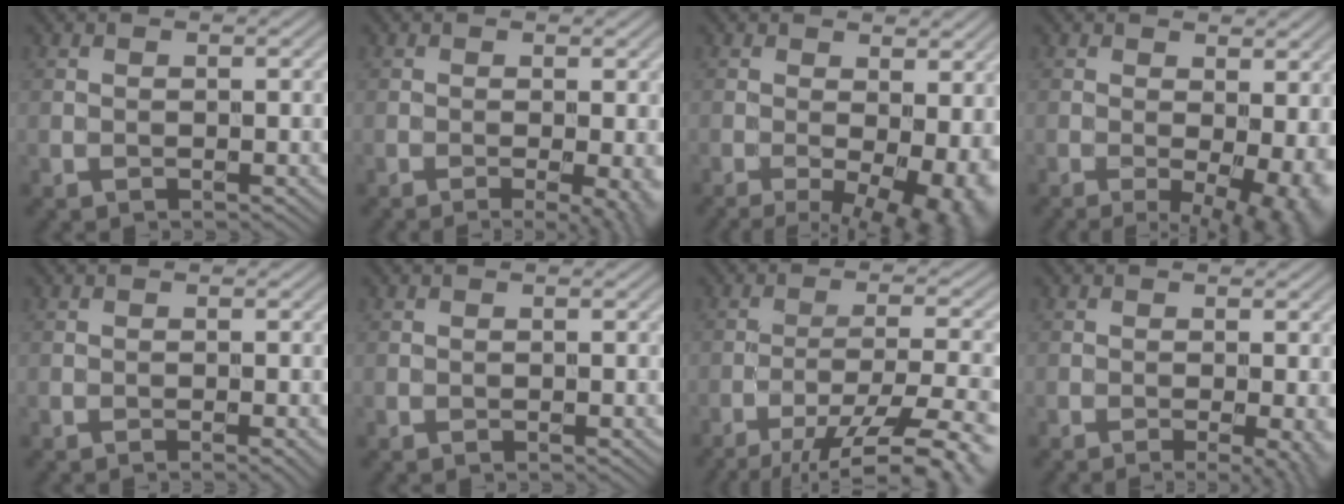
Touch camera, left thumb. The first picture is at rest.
{"total": 4.3, "force": [-1.1, 0.8, 4.1], "torque": [-0.061, -0.009, -0.014]}
{"total": 11.9, "force": [-2.7, 5.2, 10.3], "torque": [-0.135, -0.015, -0.019]}
{"total": 9.3, "force": [-1.4, 3.8, 8.4], "torque": [-0.106, -0.006, -0.007]}
{"total": 0.9, "force": [-0.4, -0.1, 0.8], "torque": [-0.016, -0.003, -0.007]}
{"total": 0.0}
{"total": 13.2, "force": [-9.4, 2.8, 8.8], "torque": [-0.139, -0.006, -0.123]}
{"total": 3.9, "force": [-1.1, 0.7, 3.7], "torque": [-0.056, -0.008, -0.013]}